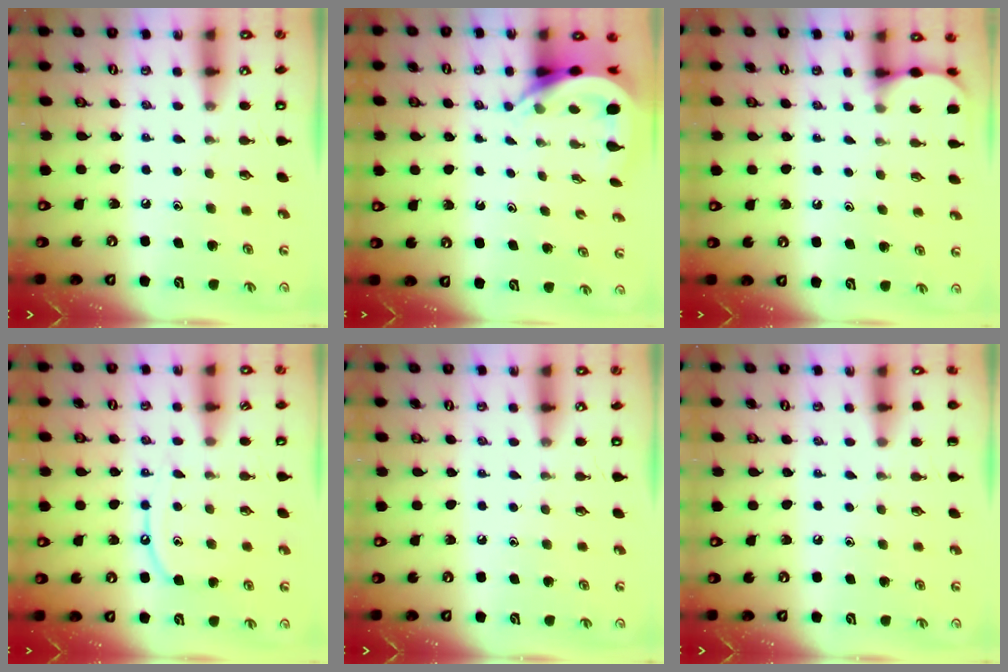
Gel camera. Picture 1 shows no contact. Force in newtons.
{"total": 5.8, "press": 5.7, "slide": 0.7}
{"total": 4.1, "press": 4.1, "slide": 0.5}
{"total": 8.3, "press": 8.2, "slide": 1.0}
{"total": 0.0}
{"total": 0.0}